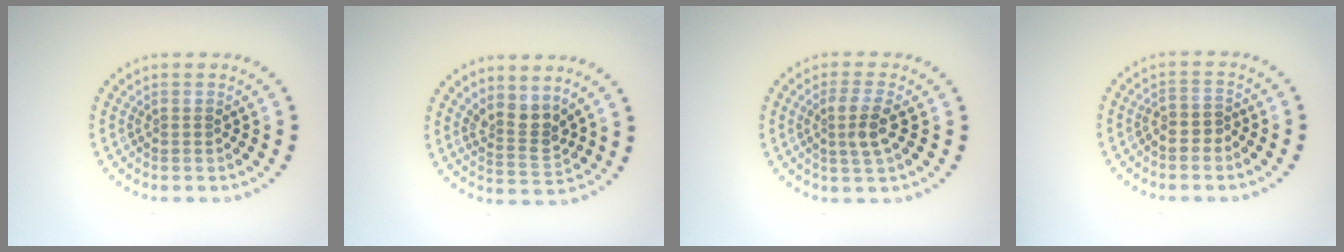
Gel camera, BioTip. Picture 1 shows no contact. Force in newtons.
{"total": 2.6, "press": 2.2, "slide": 1.5}
{"total": 2.6, "press": 2.4, "slide": 1.2}
{"total": 1.3, "press": 1.1, "slide": 0.7}